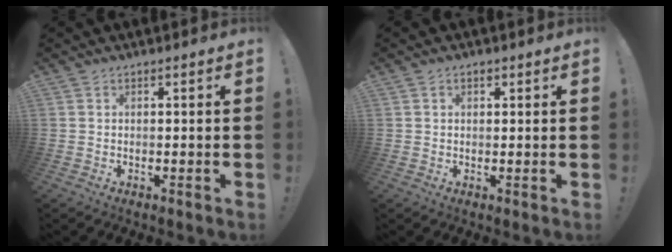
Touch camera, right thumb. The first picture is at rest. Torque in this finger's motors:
{"motor_torque": [-0.16, -0.35, 0.05, 0.07, 0.08]}